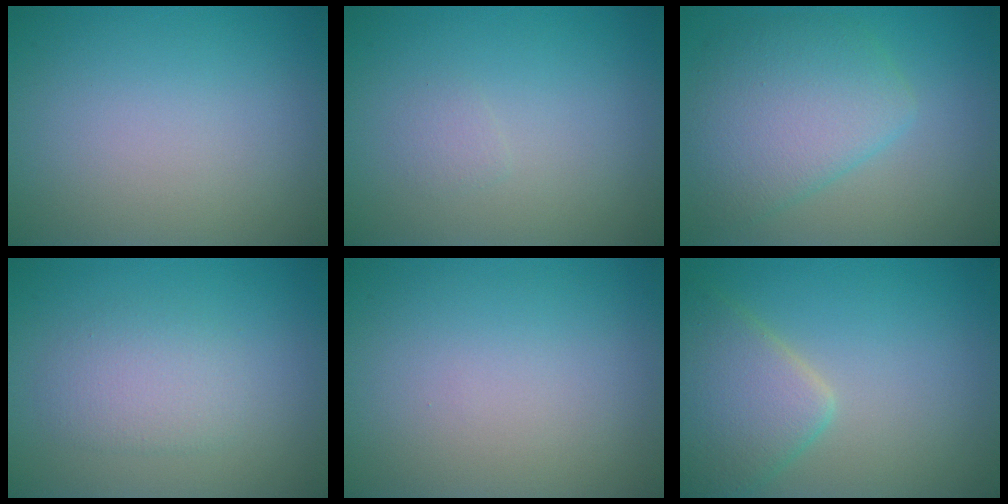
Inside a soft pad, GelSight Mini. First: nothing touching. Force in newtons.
{"total": 0.7, "press": 0.7, "slide": 0.0}
{"total": 5.8, "press": 5.8, "slide": 0.1}
{"total": 2.4, "press": 2.3, "slide": 0.4}
{"total": 0.0}
{"total": 4.9, "press": 4.9, "slide": 0.3}